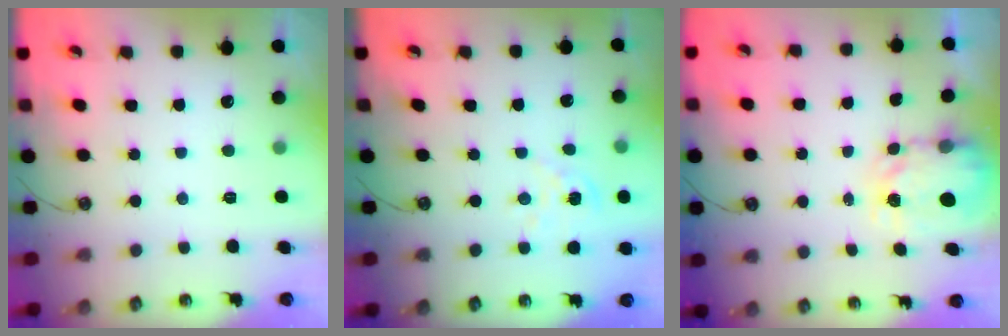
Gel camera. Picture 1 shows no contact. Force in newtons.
{"total": 2.6, "press": 2.6, "slide": 0.4}
{"total": 4.0, "press": 4.0, "slide": 0.0}